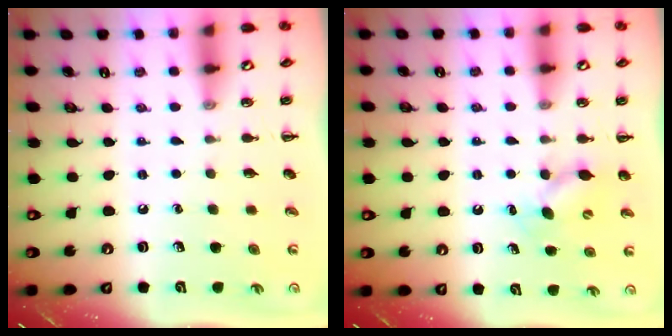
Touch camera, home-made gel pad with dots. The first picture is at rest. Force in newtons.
{"total": 6.6, "press": 6.5, "slide": 1.5}